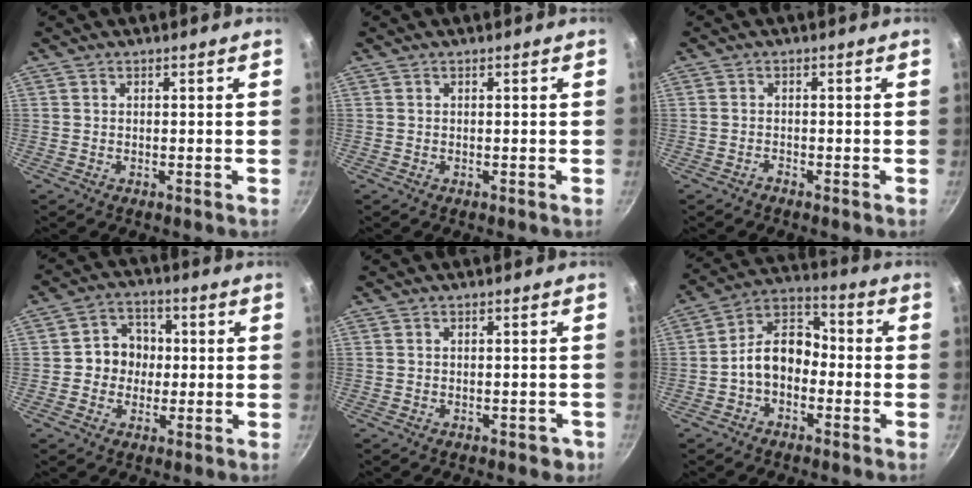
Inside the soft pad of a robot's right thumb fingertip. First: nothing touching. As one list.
[{"total": 0.0}, {"total": 0.8, "force": [-0.8, 0.2, 0.1], "torque": [-0.005, 0.009, -0.018]}, {"total": 7.4, "force": [-0.1, 6.7, 3.2], "torque": [-0.007, 0.013, -0.013]}, {"total": 2.2, "force": [-1.1, 1.4, 1.3], "torque": [-0.003, 0.018, -0.001]}, {"total": 10.3, "force": [-2.3, 7.3, 6.8], "torque": [-0.080, 0.049, -0.059]}]